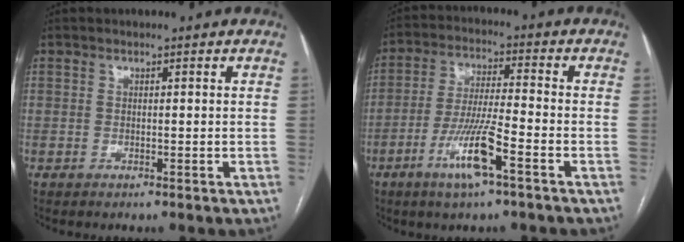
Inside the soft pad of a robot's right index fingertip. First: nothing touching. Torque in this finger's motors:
{"motor_torque": [1.48, -0.66, 0.75, 0.16]}